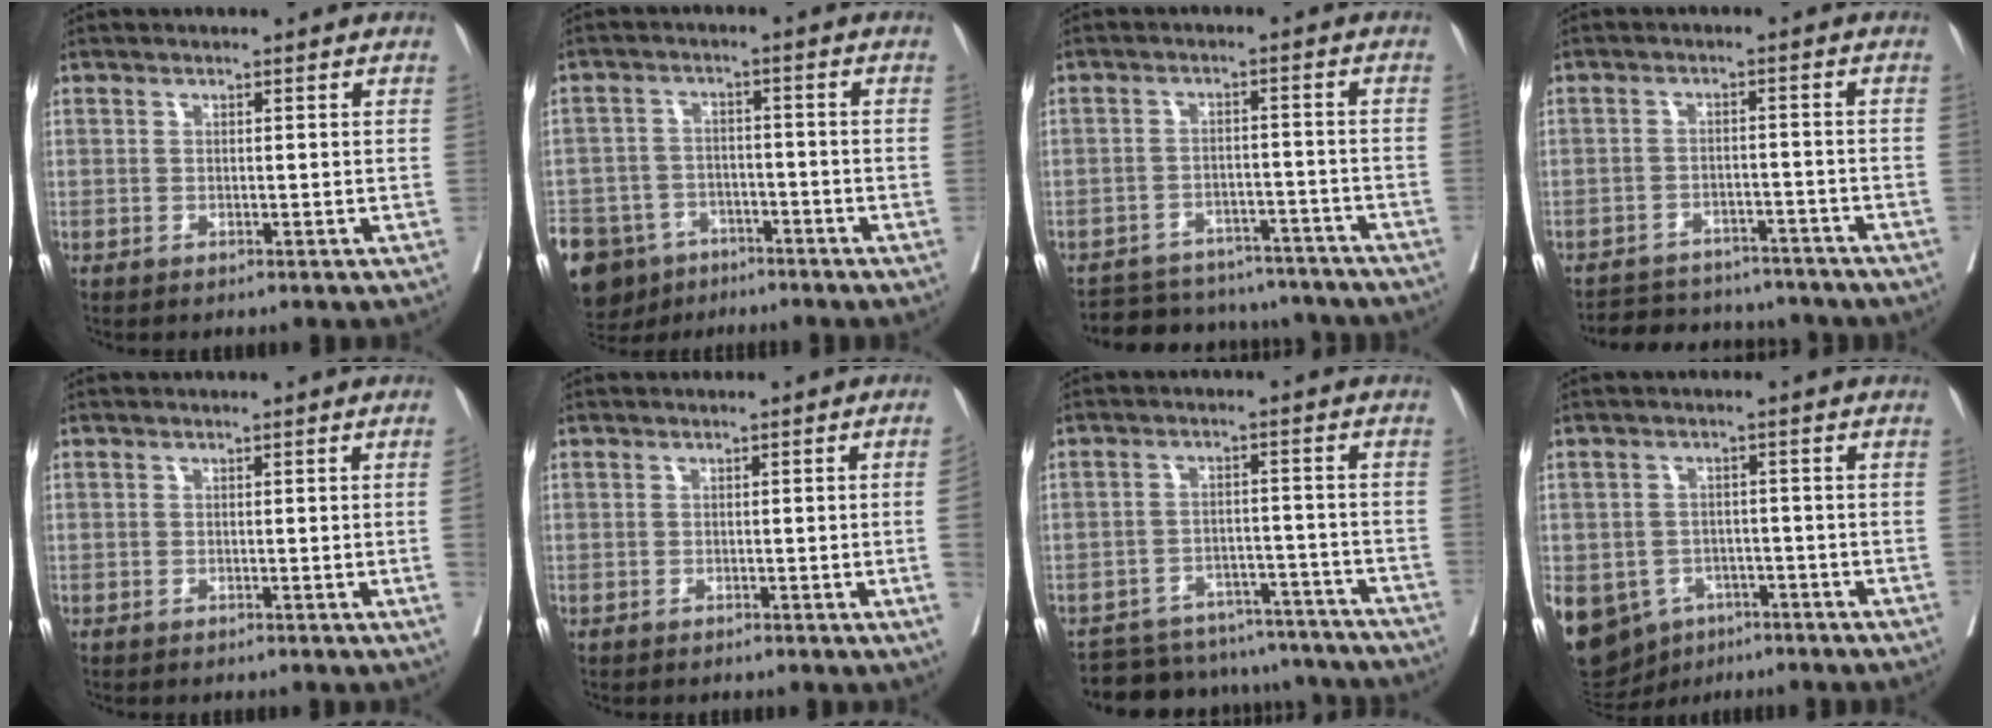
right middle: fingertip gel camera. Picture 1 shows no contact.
{"total": 17.5, "force": [-11.2, 11.7, 6.7], "torque": [-0.197, -0.010, -0.167]}
{"total": 16.5, "force": [-15.0, 5.8, 3.9], "torque": [-0.072, 0.013, -0.185]}
{"total": 14.3, "force": [-12.9, 5.0, 3.8], "torque": [-0.070, 0.014, -0.162]}
{"total": 1.1, "force": [-0.2, -0.2, 1.1], "torque": [-0.018, -0.001, -0.003]}
{"total": 3.5, "force": [-0.7, -0.9, 3.3], "torque": [-0.042, -0.001, -0.007]}
{"total": 17.4, "force": [-16.1, 5.7, 3.2], "torque": [-0.055, 0.019, -0.200]}
{"total": 18.6, "force": [-8.7, 14.7, 7.5], "torque": [-0.226, 0.001, -0.114]}